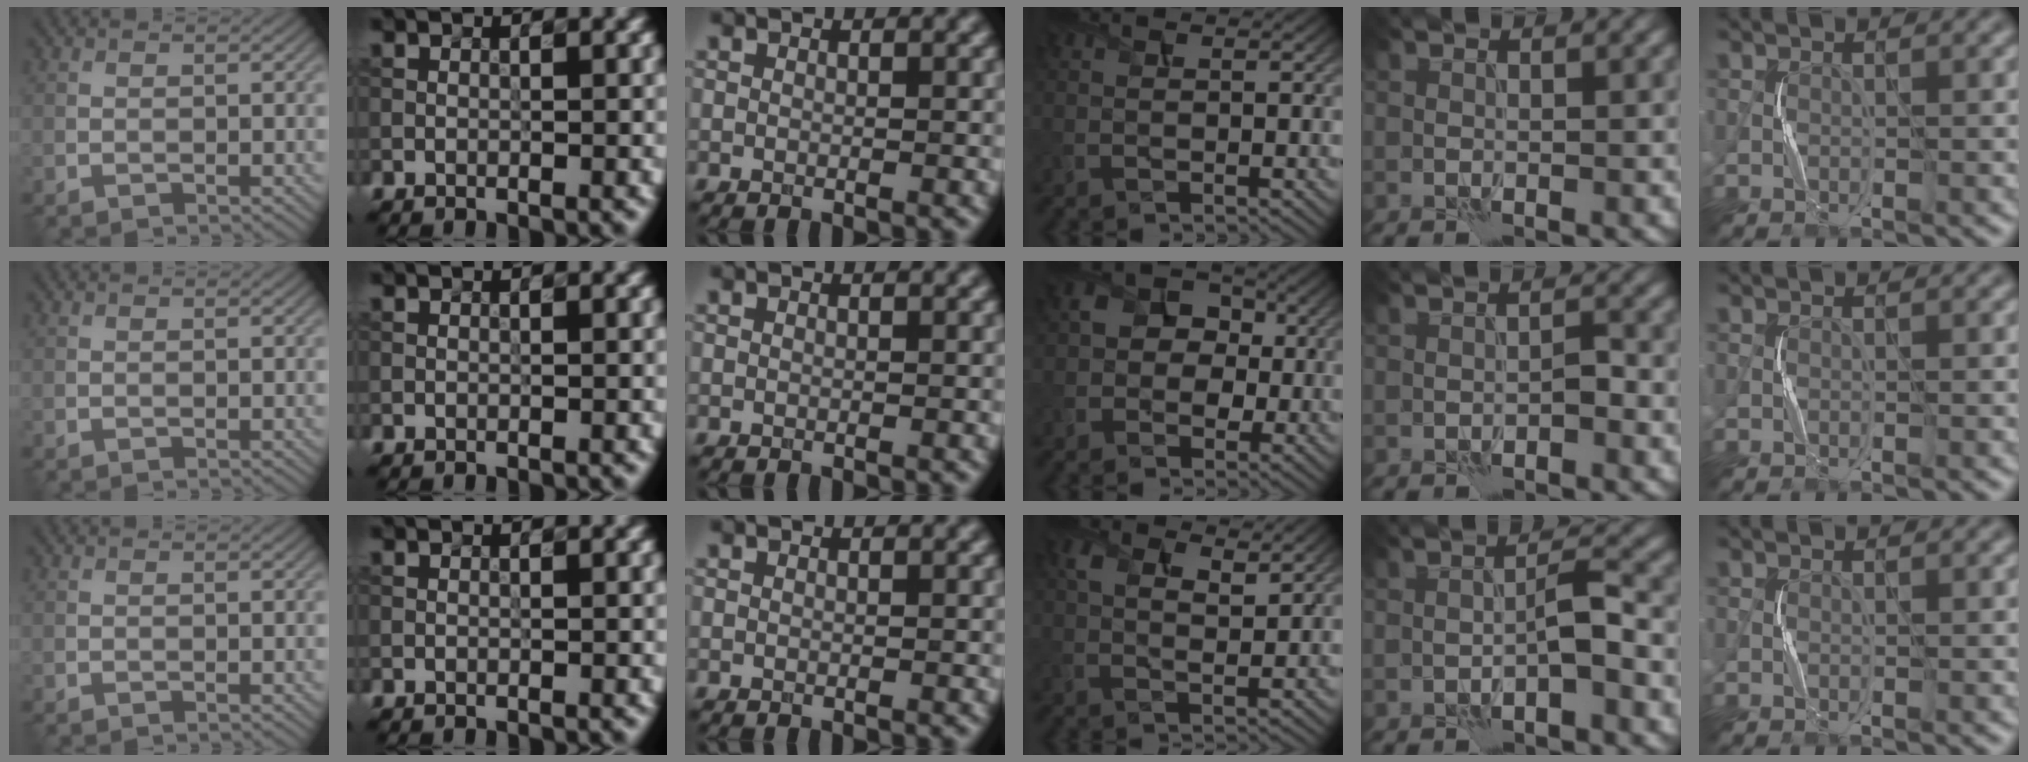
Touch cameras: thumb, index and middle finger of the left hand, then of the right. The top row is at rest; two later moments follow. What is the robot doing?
{"motion": "squeeze", "object": "stress ball aka squeeze ball"}